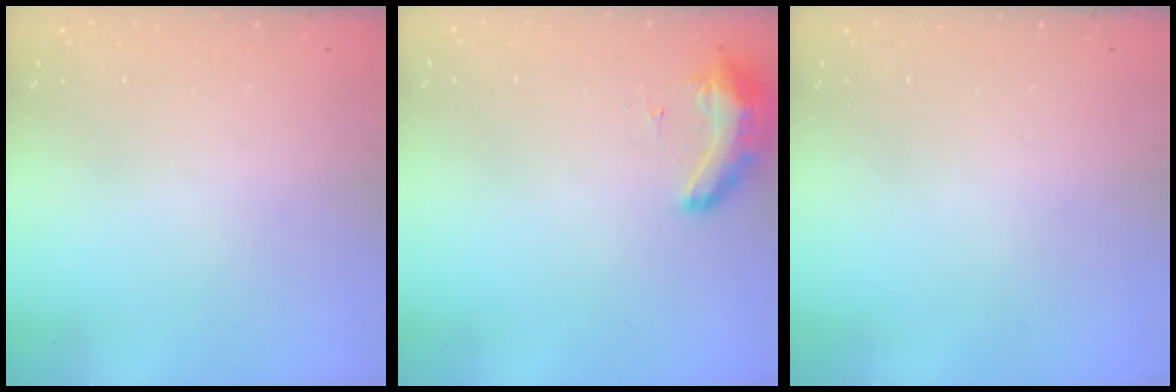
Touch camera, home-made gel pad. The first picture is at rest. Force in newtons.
{"total": 16.2, "press": 11.0, "slide": 11.9}
{"total": 0.0}